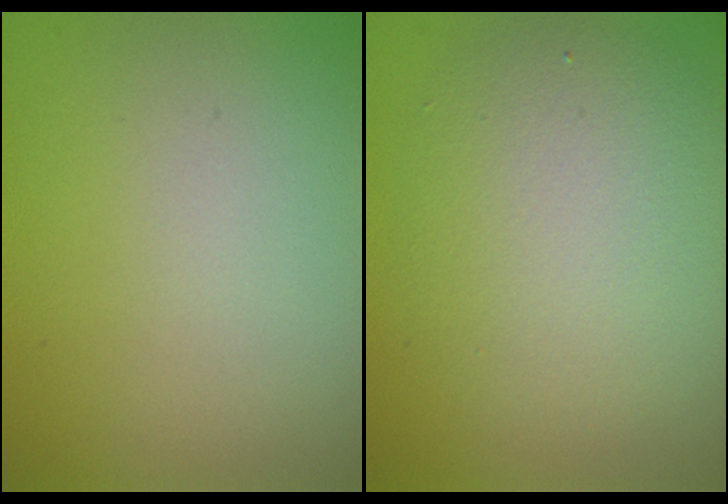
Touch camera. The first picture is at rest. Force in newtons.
{"total": 5.7, "press": 5.7, "slide": 0.2}